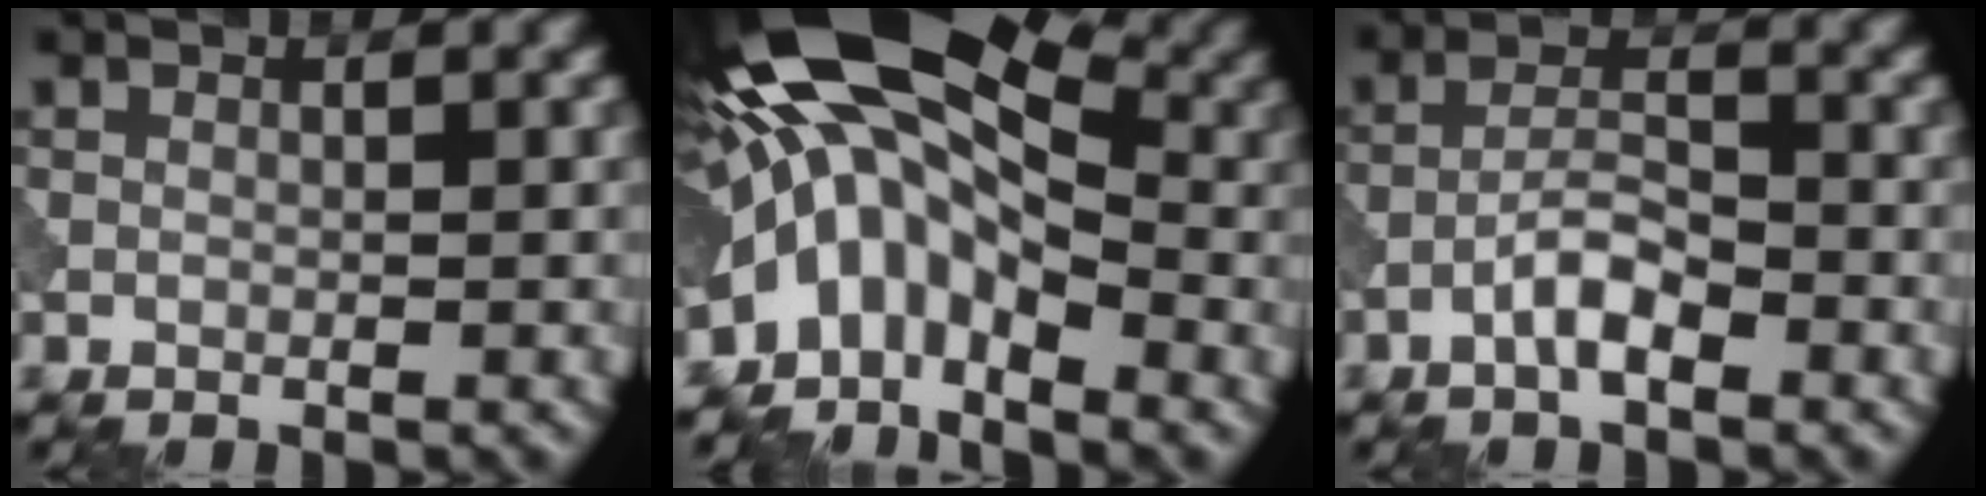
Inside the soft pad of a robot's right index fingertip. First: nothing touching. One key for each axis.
{"total": 12.4, "fx": -0.7, "fy": 6.7, "fz": 10.4, "tx": -0.167, "ty": 0.025, "tz": -0.031}
{"total": 3.1, "fx": -1.9, "fy": 0.9, "fz": 2.4, "tx": -0.046, "ty": 0.010, "tz": -0.040}